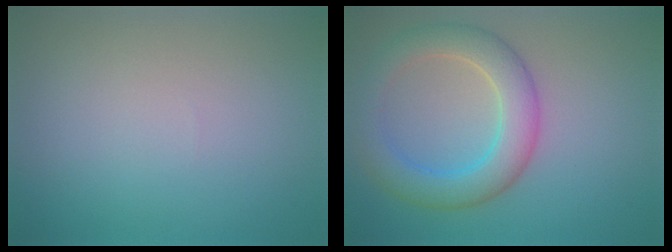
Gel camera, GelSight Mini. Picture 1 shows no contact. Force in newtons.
{"total": 5.6, "press": 5.6, "slide": 0.5}